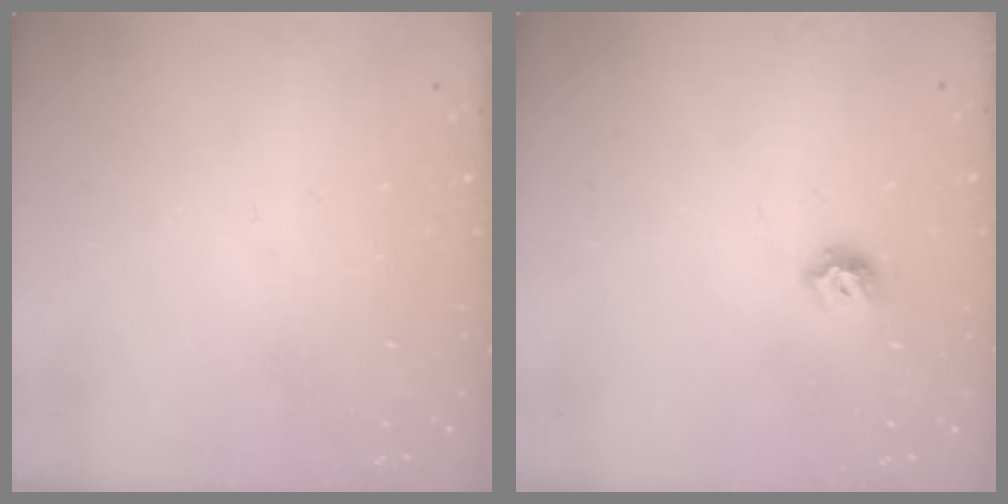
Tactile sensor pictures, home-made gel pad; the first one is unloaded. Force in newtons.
{"total": 5.2, "press": 5.1, "slide": 0.9}